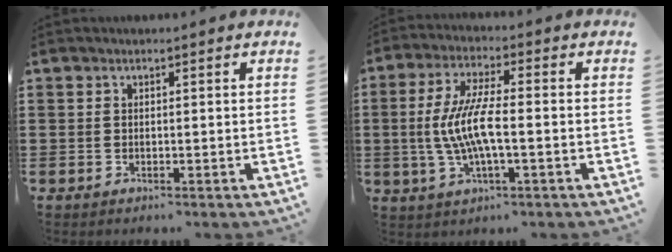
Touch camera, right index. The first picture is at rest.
{"total": 7.9, "force": [-1.3, 1.9, 7.6], "torque": [-0.166, -0.012, -0.031]}